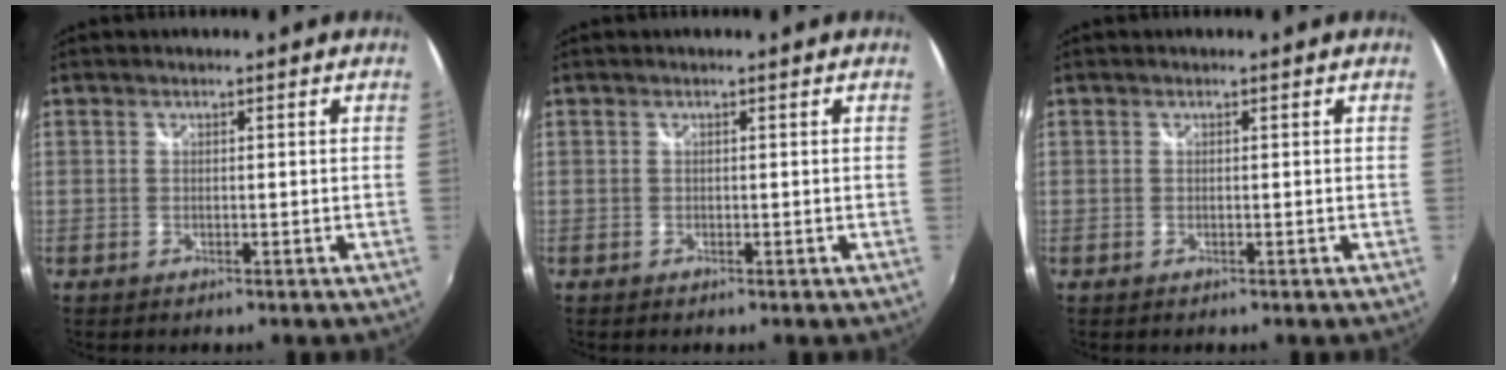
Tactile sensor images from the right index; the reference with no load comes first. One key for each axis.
{"total": 0.0}
{"total": 0.0}